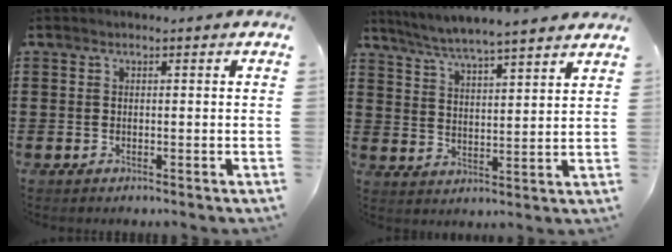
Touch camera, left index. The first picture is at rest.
{"total": 5.3, "force": [5.0, -0.3, 1.7], "torque": [-0.053, -0.027, 0.087]}